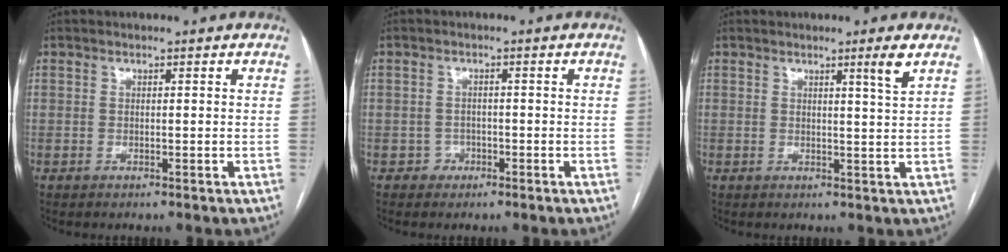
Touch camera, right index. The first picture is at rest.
{"total": 1.8, "force": [-0.9, 1.5, 0.0], "torque": [0.008, 0.009, -0.017]}
{"total": 2.6, "force": [1.6, -0.9, 1.9], "torque": [-0.032, -0.011, 0.029]}